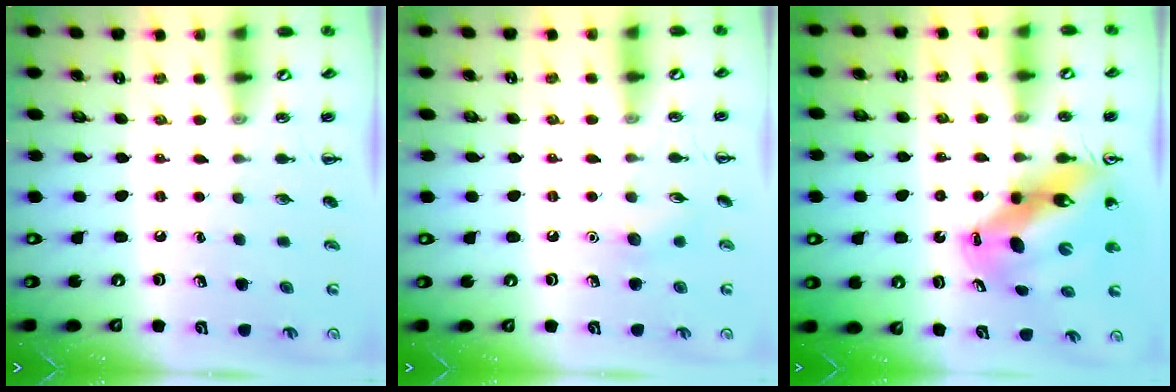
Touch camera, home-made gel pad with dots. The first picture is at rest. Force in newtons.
{"total": 5.9, "press": 5.6, "slide": 1.7}
{"total": 13.6, "press": 13.0, "slide": 4.1}